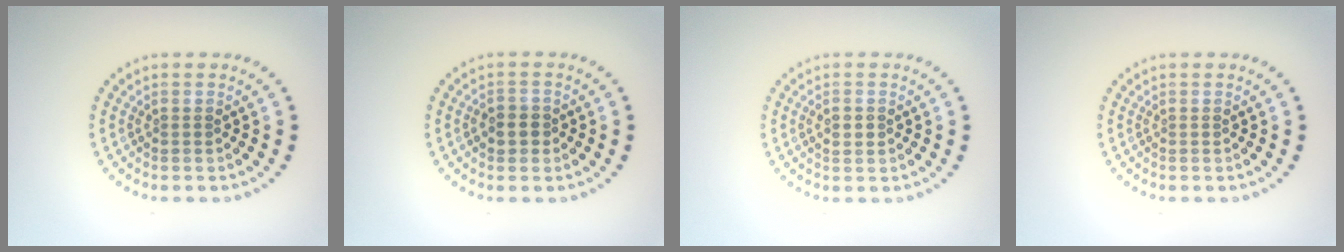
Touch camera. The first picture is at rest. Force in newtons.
{"total": 1.8, "press": 1.7, "slide": 0.4}
{"total": 1.1, "press": 1.1, "slide": 0.1}
{"total": 0.0}